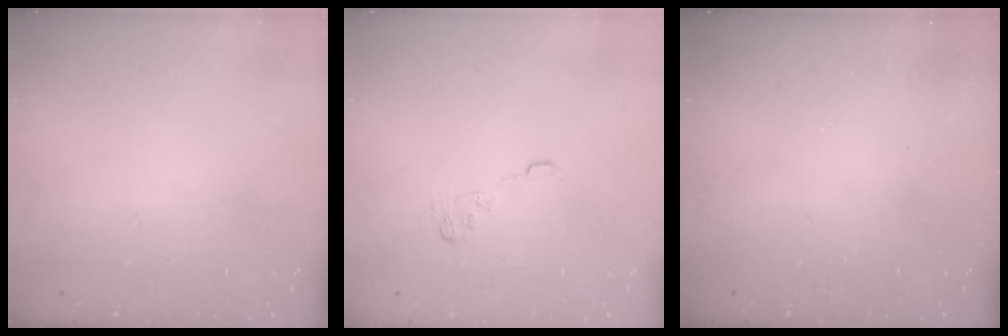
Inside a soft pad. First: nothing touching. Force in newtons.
{"total": 4.1, "press": 3.8, "slide": 1.5}
{"total": 2.5, "press": 2.4, "slide": 0.8}